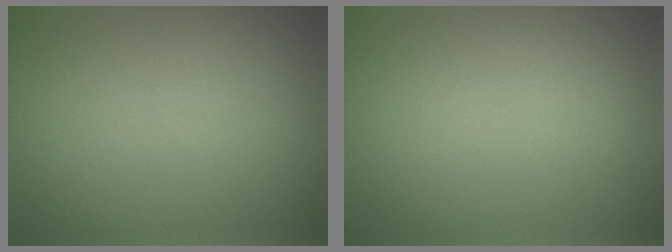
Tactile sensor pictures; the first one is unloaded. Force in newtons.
{"total": 0.0}